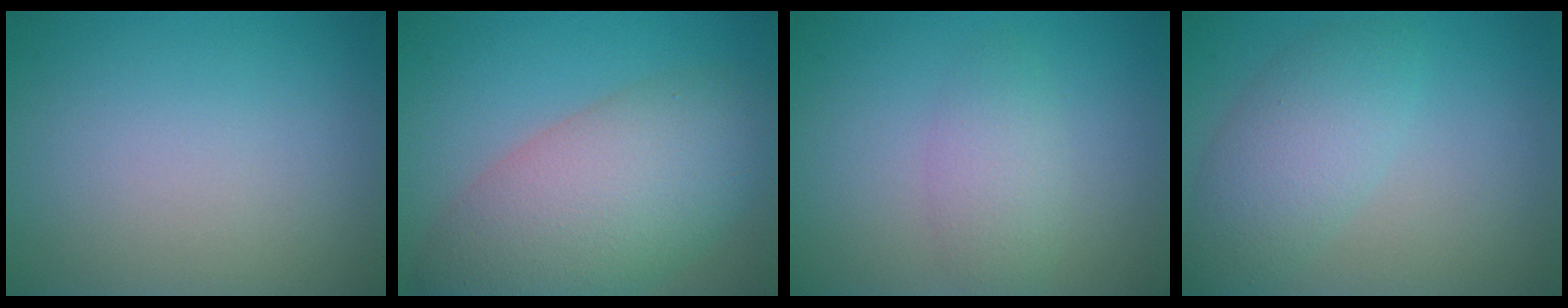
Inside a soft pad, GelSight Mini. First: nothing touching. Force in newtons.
{"total": 9.6, "press": 9.6, "slide": 0.6}
{"total": 2.7, "press": 2.7, "slide": 0.1}
{"total": 4.4, "press": 4.3, "slide": 0.2}